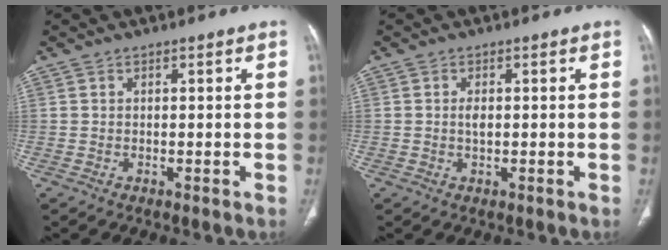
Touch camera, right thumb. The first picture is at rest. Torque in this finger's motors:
{"motor_torque": [0.36, 0.31, 0.27, -0.22, 0.14]}